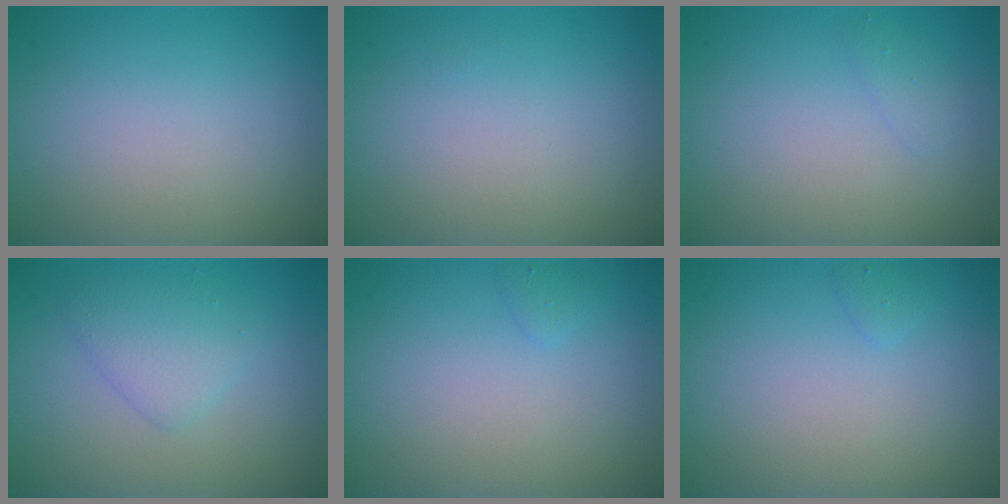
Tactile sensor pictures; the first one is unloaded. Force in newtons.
{"total": 0.0}
{"total": 0.8, "press": 0.8, "slide": 0.0}
{"total": 2.6, "press": 2.6, "slide": 0.1}
{"total": 0.6, "press": 0.6, "slide": 0.1}
{"total": 0.6, "press": 0.6, "slide": 0.1}